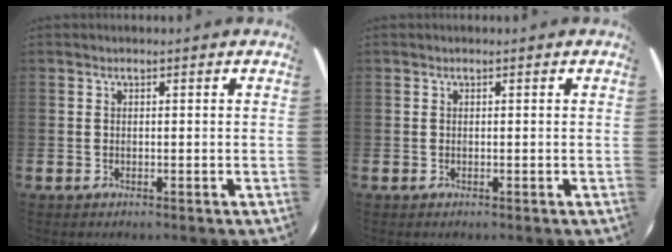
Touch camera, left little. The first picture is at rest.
{"total": 0.0}